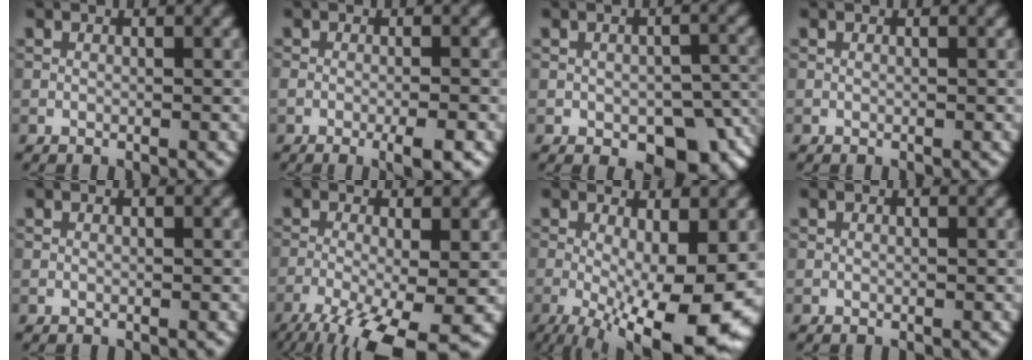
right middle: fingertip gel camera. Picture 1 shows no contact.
{"total": 2.8, "force": [-1.4, 0.5, 2.4], "torque": [-0.039, -0.006, -0.022]}
{"total": 7.2, "force": [-2.9, 4.0, 5.2], "torque": [-0.061, -0.019, -0.029]}
{"total": 0.0}
{"total": 0.0}
{"total": 10.0, "force": [-5.4, 3.0, 7.9], "torque": [-0.144, -0.028, -0.092]}
{"total": 13.1, "force": [-3.1, 4.0, 12.2], "torque": [-0.176, -0.022, -0.034]}
{"total": 0.0}